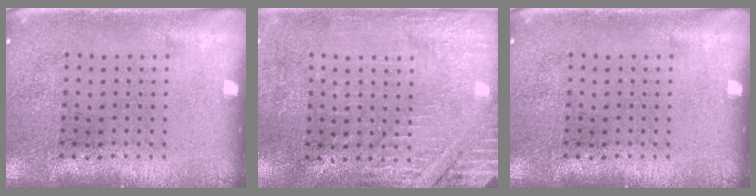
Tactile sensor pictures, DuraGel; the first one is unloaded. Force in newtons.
{"total": 2.8, "press": 2.6, "slide": 1.0}
{"total": 0.0}